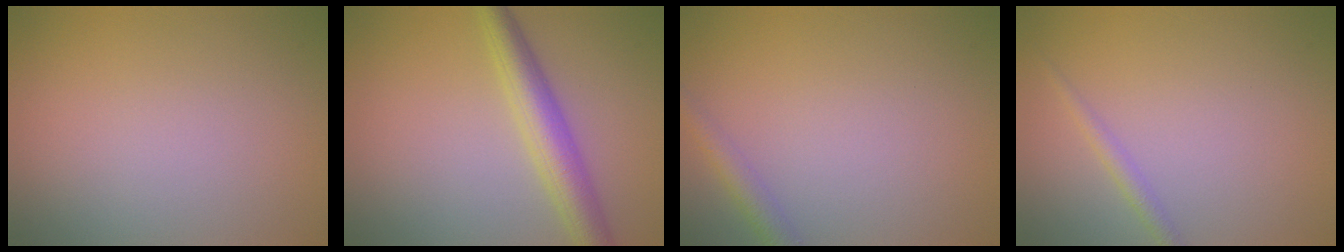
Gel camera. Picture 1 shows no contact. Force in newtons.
{"total": 4.4, "press": 4.4, "slide": 0.1}
{"total": 1.9, "press": 1.9, "slide": 0.1}
{"total": 1.2, "press": 1.2, "slide": 0.1}